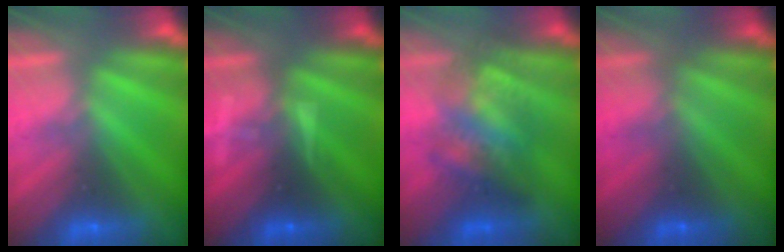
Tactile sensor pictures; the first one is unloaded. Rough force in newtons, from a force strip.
{"total": 3.3}
{"total": 4.1}
{"total": 1.8}